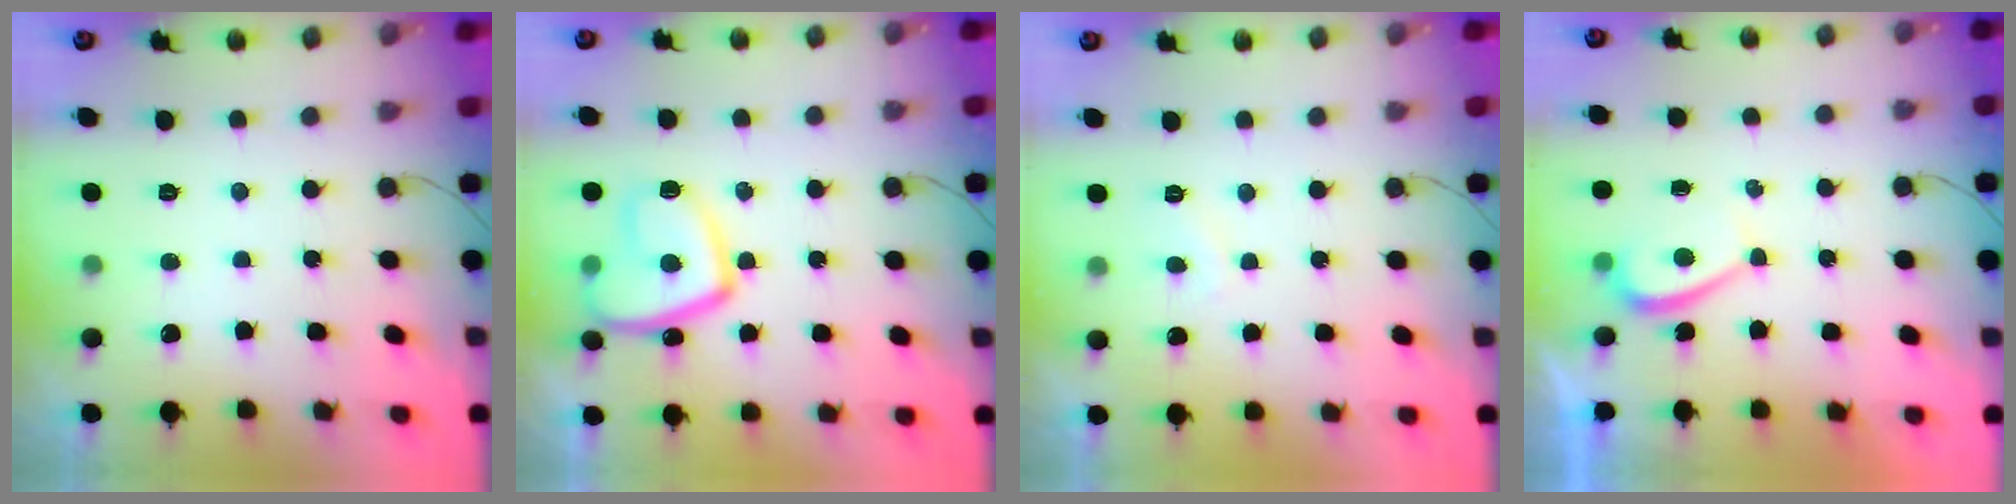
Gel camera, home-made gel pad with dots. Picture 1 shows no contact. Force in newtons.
{"total": 13.8, "press": 13.7, "slide": 1.4}
{"total": 1.6, "press": 1.5, "slide": 0.6}
{"total": 1.0, "press": 0.9, "slide": 0.6}